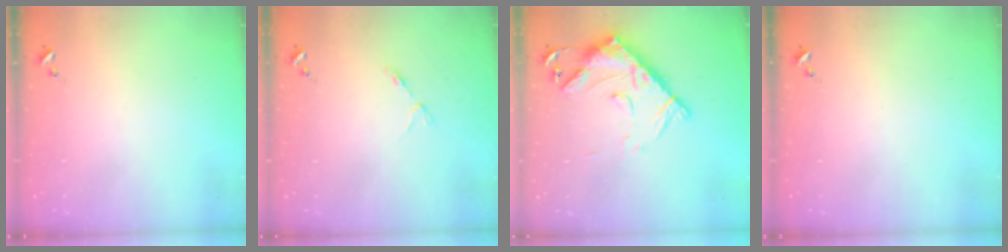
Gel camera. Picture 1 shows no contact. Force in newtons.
{"total": 2.8, "press": 2.8, "slide": 0.5}
{"total": 15.5, "press": 15.4, "slide": 1.5}
{"total": 0.0}